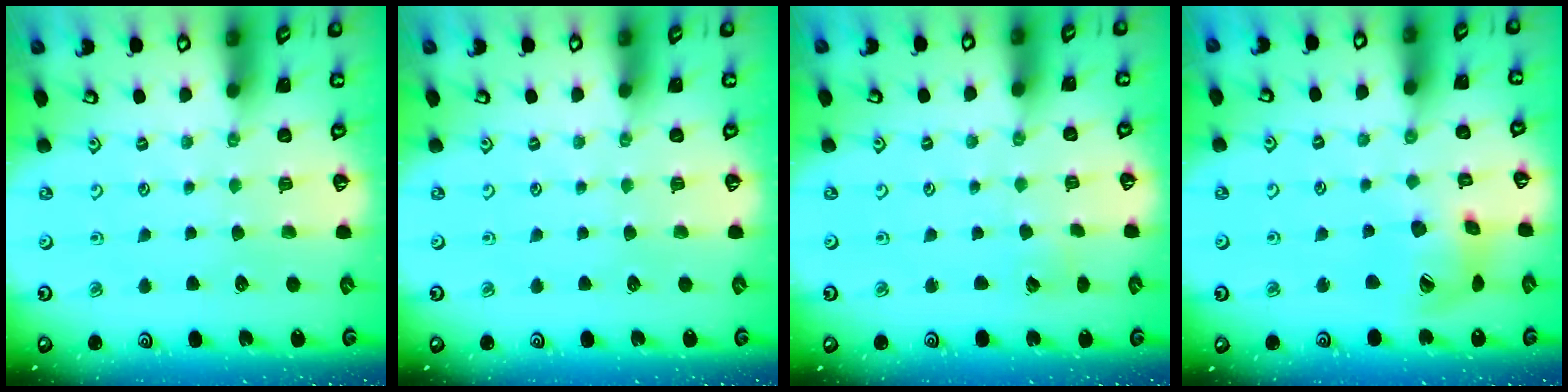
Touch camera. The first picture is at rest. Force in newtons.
{"total": 0.0}
{"total": 2.7, "press": 2.7, "slide": 0.3}
{"total": 12.4, "press": 12.3, "slide": 1.6}